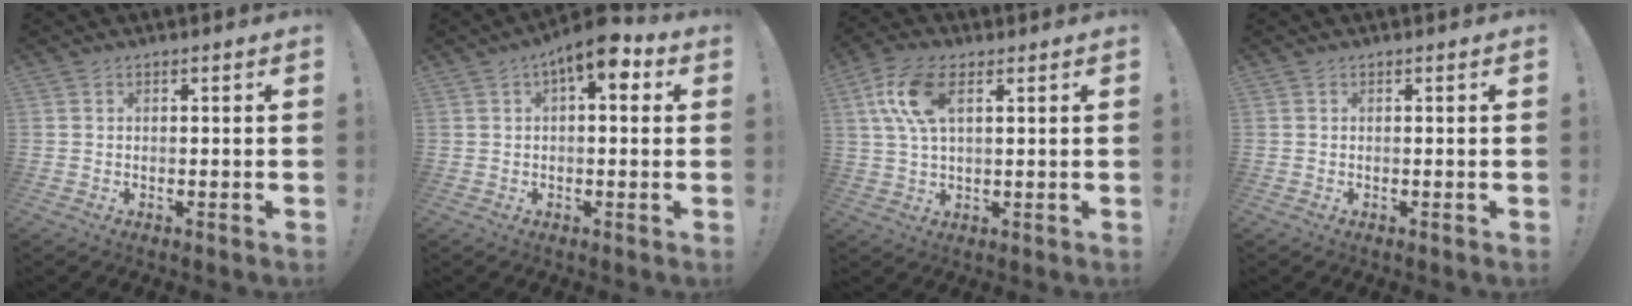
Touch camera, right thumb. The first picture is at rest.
{"total": 7.8, "force": [3.2, 2.7, 6.6], "torque": [-0.098, -0.014, 0.049]}
{"total": 11.2, "force": [3.7, 5.4, 9.1], "torque": [-0.186, -0.001, 0.070]}
{"total": 0.0}